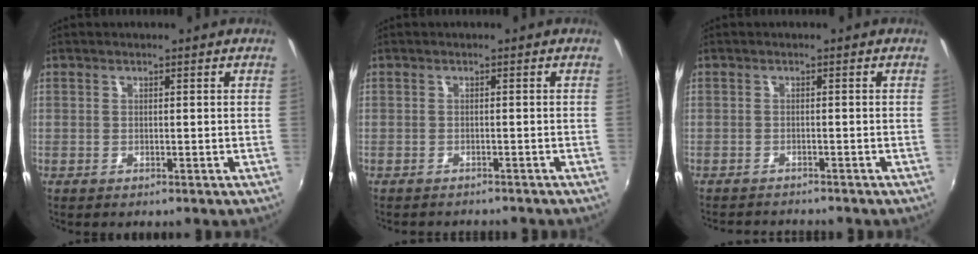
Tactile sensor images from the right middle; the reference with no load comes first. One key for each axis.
{"total": 2.6, "fx": -2.4, "fy": 0.8, "fz": 0.6, "tx": -0.017, "ty": -0.006, "tz": -0.035}
{"total": 3.7, "fx": -3.6, "fy": 0.4, "fz": 0.8, "tx": -0.028, "ty": -0.011, "tz": -0.057}